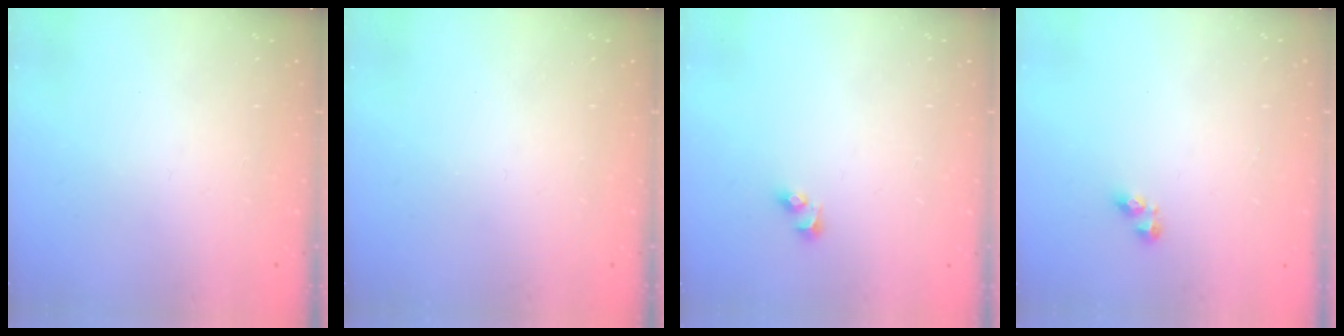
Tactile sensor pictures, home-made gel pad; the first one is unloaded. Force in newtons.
{"total": 0.0}
{"total": 2.7, "press": 2.5, "slide": 1.2}
{"total": 3.4, "press": 3.4, "slide": 0.3}